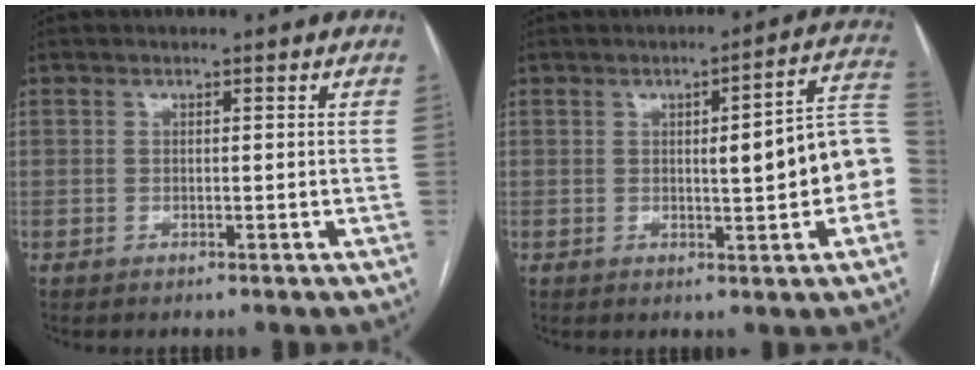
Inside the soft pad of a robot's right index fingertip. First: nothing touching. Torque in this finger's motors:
{"motor_torque": [0.82, -0.13, 0.29, 0.07]}